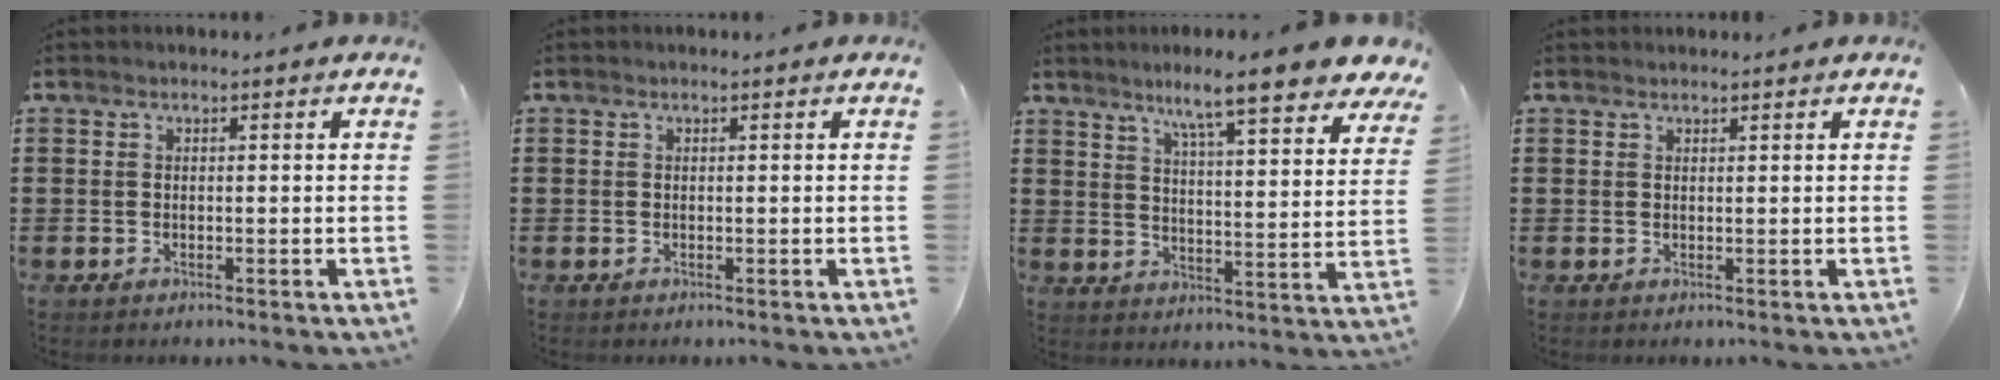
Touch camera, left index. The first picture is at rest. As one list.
[{"total": 0.0}, {"total": 9.2, "force": [7.3, 0.0, 5.6], "torque": [-0.108, -0.038, 0.116]}, {"total": 0.6, "force": [0.5, 0.2, 0.0], "torque": [-0.001, 0.001, 0.011]}]